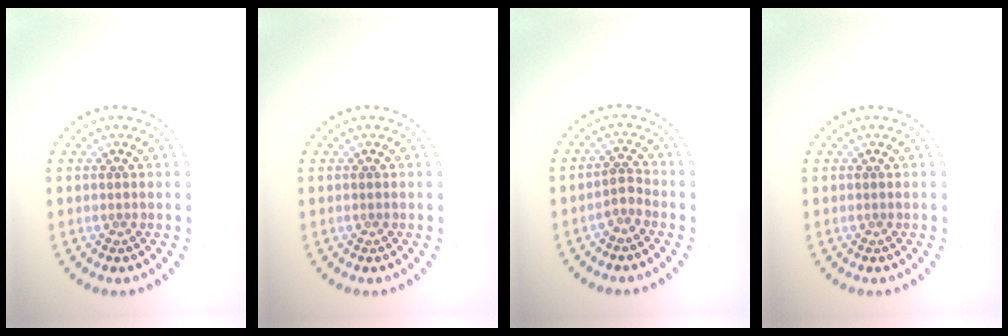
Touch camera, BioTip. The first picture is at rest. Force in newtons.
{"total": 0.0}
{"total": 1.4, "press": 1.1, "slide": 0.9}
{"total": 0.0}